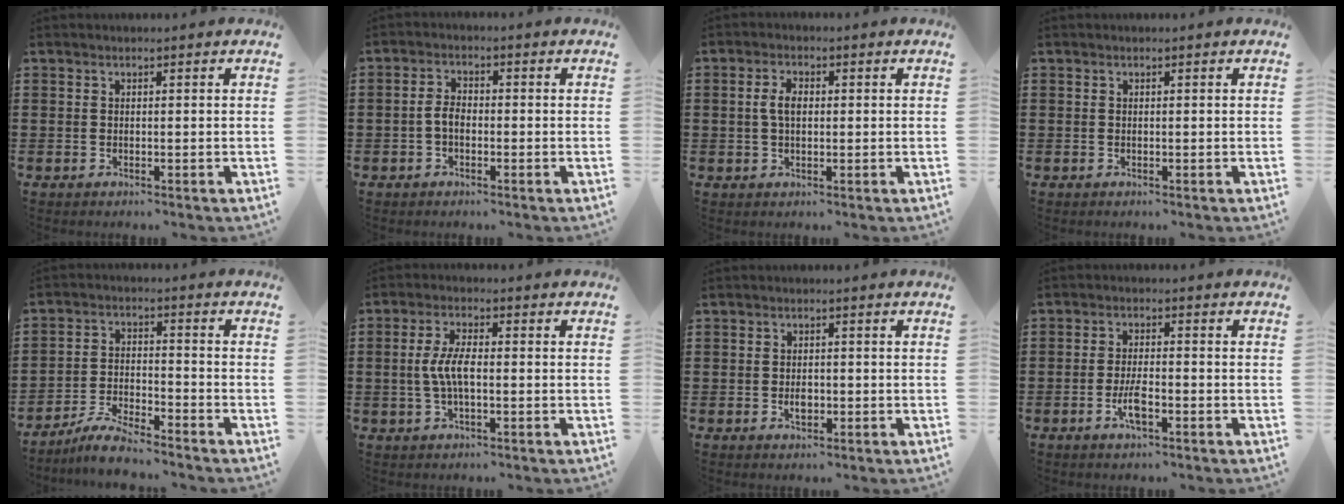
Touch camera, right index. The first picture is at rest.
{"total": 2.6, "force": [-0.7, 1.5, 2.0], "torque": [-0.053, -0.001, -0.019]}
{"total": 3.1, "force": [0.3, 1.6, 2.6], "torque": [-0.053, 0.008, 0.005]}
{"total": 0.0}
{"total": 5.3, "force": [-4.9, 0.5, 1.7], "torque": [-0.042, 0.002, -0.097]}
{"total": 4.7, "force": [-0.3, 1.7, 4.4], "torque": [-0.101, -0.002, -0.013]}
{"total": 2.0, "force": [-0.4, 1.1, 1.6], "torque": [-0.030, 0.000, -0.007]}
{"total": 4.2, "force": [-1.7, 1.2, 3.7], "torque": [-0.077, -0.002, -0.032]}